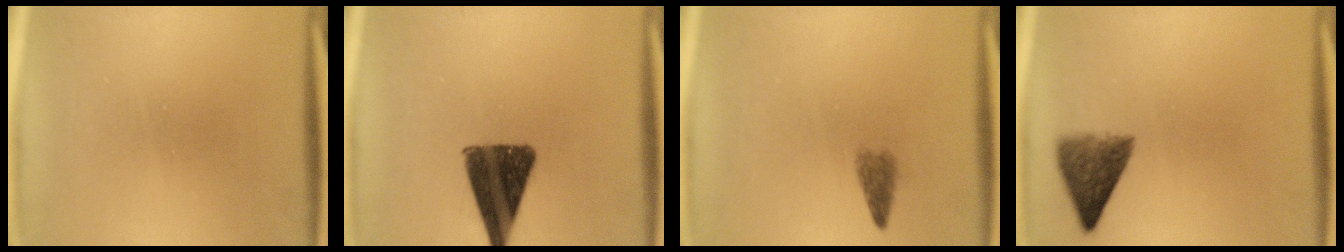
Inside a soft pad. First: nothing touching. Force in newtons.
{"total": 10.2}
{"total": 2.2}
{"total": 5.9}